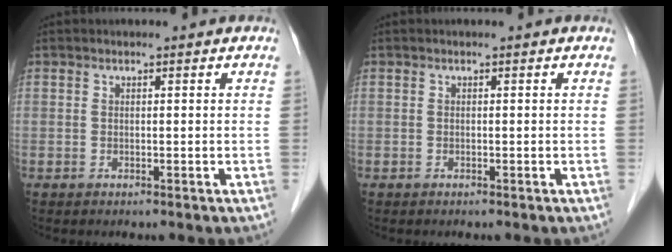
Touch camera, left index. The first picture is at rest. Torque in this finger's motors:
{"motor_torque": [0.00, 0.00, -0.01, 0.00]}